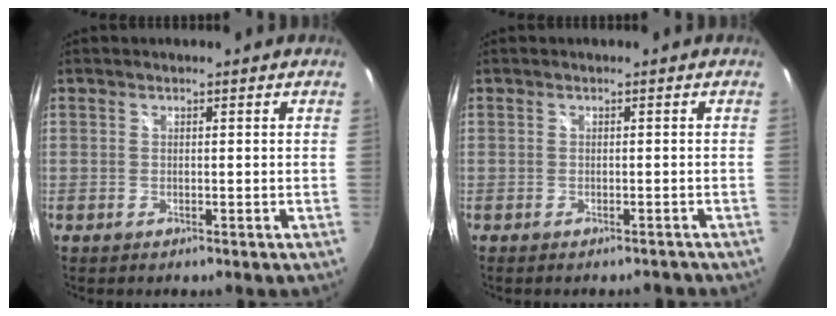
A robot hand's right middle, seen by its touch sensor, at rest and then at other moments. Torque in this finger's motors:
{"motor_torque": [0.01, 0.01, -0.06, 0.01]}